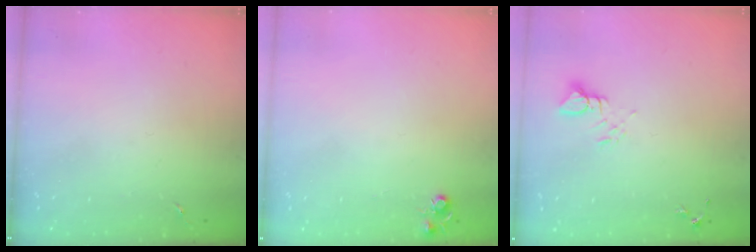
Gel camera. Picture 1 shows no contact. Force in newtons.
{"total": 5.1, "press": 5.0, "slide": 0.5}
{"total": 3.8, "press": 3.8, "slide": 0.2}